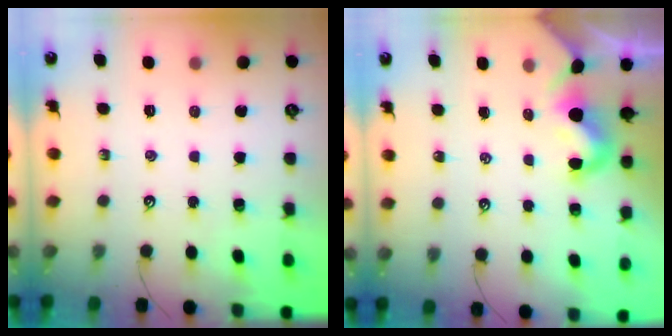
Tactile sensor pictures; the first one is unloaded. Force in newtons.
{"total": 1.7, "press": 1.7, "slide": 0.2}